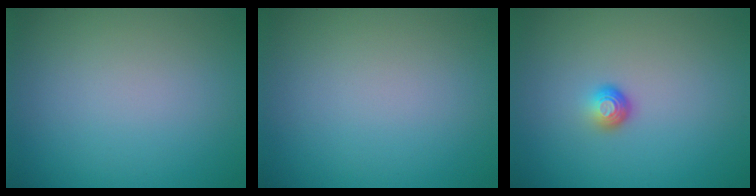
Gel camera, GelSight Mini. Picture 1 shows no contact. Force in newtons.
{"total": 0.0}
{"total": 1.6, "press": 1.0, "slide": 1.2}